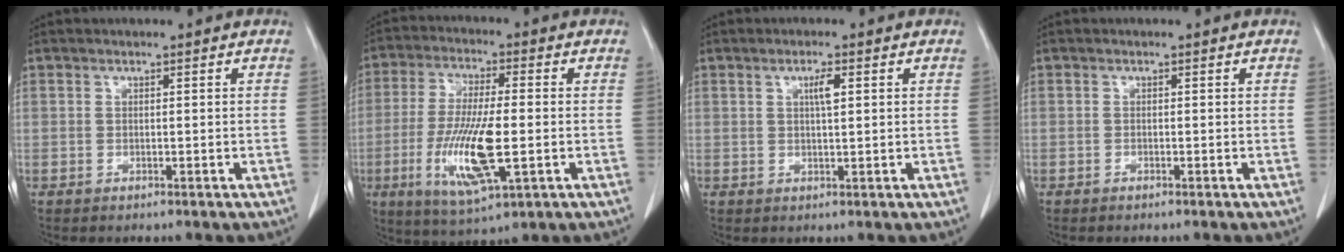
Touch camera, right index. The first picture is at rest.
{"total": 12.9, "force": [-3.0, 2.4, 12.3], "torque": [-0.247, -0.019, -0.050]}
{"total": 2.4, "force": [0.8, 0.3, 2.2], "torque": [-0.040, 0.001, 0.014]}
{"total": 0.0}